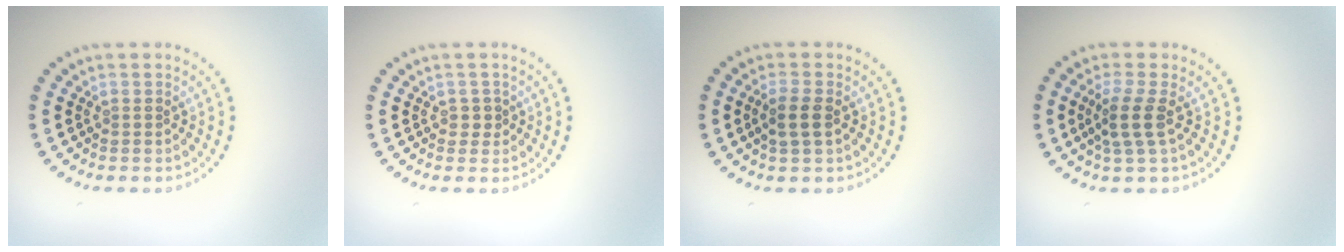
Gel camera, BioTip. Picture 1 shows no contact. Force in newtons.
{"total": 1.0, "press": 0.9, "slide": 0.5}
{"total": 2.0, "press": 1.9, "slide": 0.6}
{"total": 2.6, "press": 2.0, "slide": 1.6}